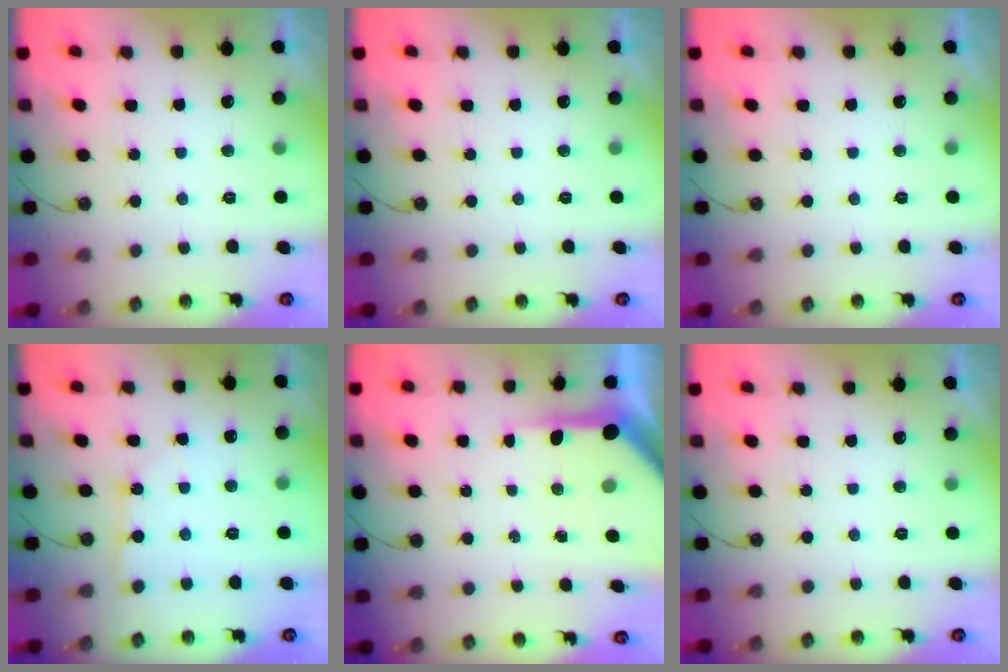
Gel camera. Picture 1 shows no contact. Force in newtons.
{"total": 0.0}
{"total": 0.0}
{"total": 4.2, "press": 4.2, "slide": 0.3}
{"total": 7.6, "press": 7.5, "slide": 0.6}
{"total": 0.0}